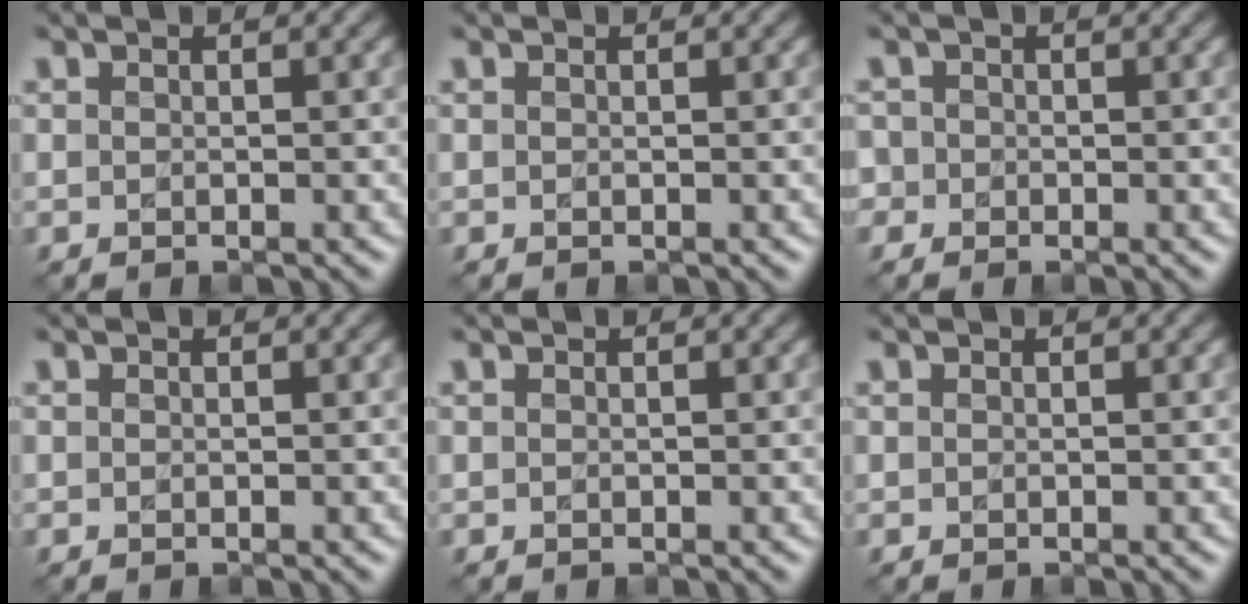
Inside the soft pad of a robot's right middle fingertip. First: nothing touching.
{"total": 0.0}
{"total": 1.5, "force": [-0.1, 1.5, 0.1], "torque": [0.012, -0.001, -0.009]}
{"total": 0.0}
{"total": 0.0}
{"total": 0.0}